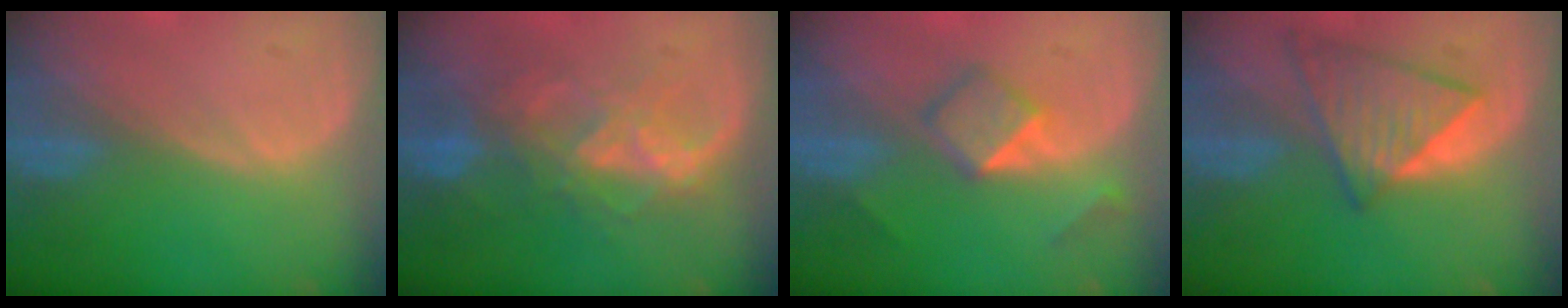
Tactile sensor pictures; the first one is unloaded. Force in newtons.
{"total": 8.3, "press": 7.4, "slide": 3.8}
{"total": 5.3, "press": 4.5, "slide": 2.8}
{"total": 6.9, "press": 6.9, "slide": 1.0}